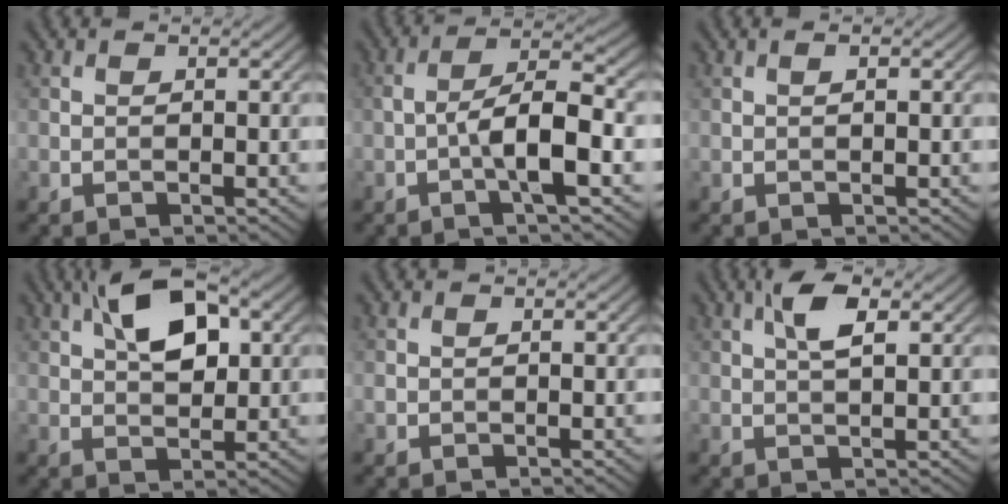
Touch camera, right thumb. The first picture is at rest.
{"total": 6.9, "force": [-2.1, 1.6, 6.4], "torque": [-0.107, 0.017, -0.045]}
{"total": 0.7, "force": [0.2, 0.1, 0.7], "torque": [-0.012, 0.003, 0.003]}
{"total": 8.8, "force": [3.3, 4.3, 7.0], "torque": [-0.129, 0.018, 0.052]}
{"total": 0.5, "force": [-0.1, 0.5, 0.1], "torque": [-0.002, -0.004, -0.004]}
{"total": 4.2, "force": [1.6, 1.2, 3.6], "torque": [-0.074, 0.006, 0.027]}